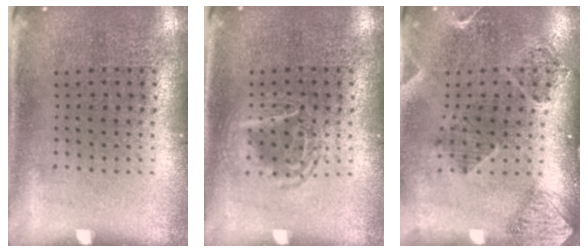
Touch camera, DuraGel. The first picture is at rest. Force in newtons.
{"total": 1.3, "press": 1.2, "slide": 0.2}
{"total": 1.5, "press": 1.4, "slide": 0.5}